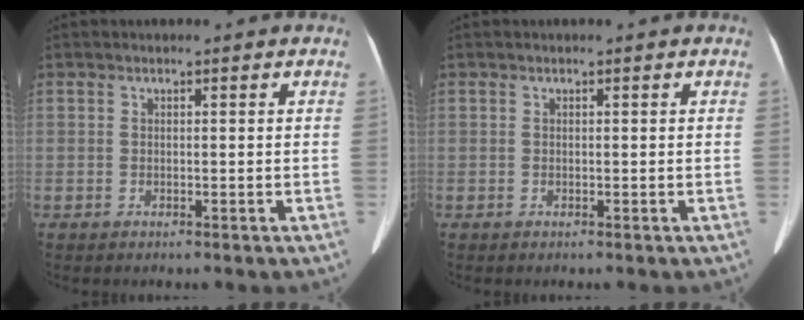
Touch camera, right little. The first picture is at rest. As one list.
[{"total": 0.0}]